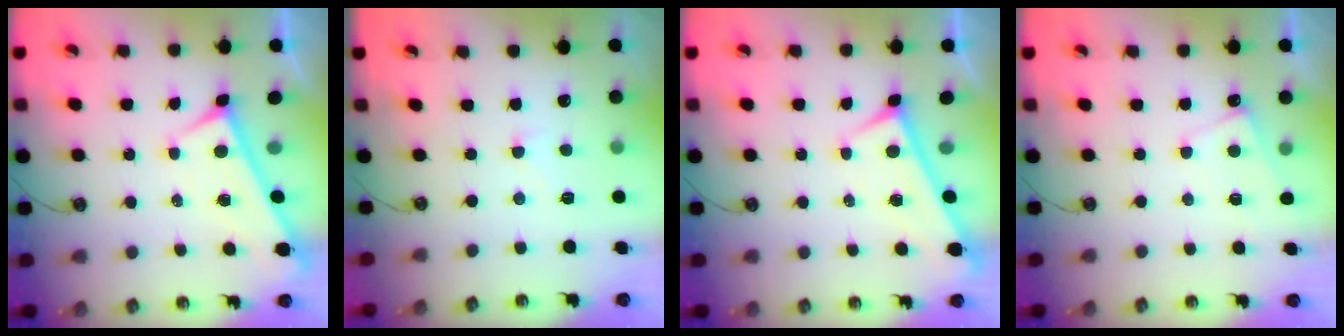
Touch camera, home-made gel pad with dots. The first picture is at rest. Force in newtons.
{"total": 3.4, "press": 3.3, "slide": 0.6}
{"total": 0.0}
{"total": 3.9, "press": 3.9, "slide": 0.5}